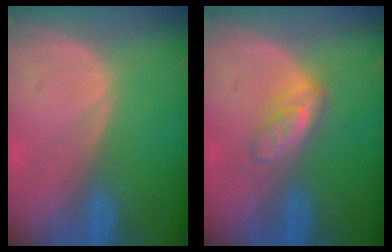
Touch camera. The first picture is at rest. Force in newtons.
{"total": 4.8, "press": 4.2, "slide": 2.4}